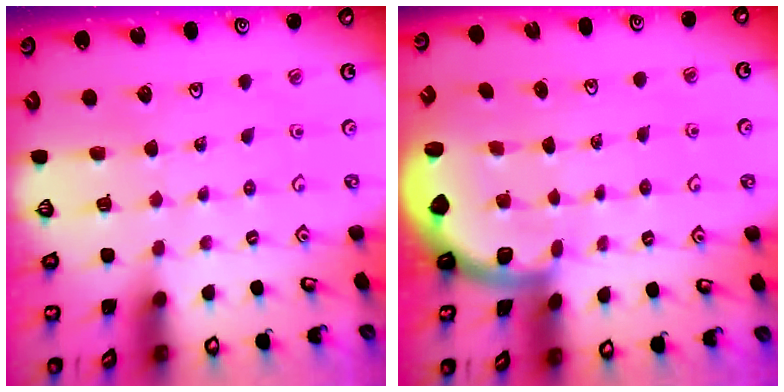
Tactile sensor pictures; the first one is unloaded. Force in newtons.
{"total": 2.0, "press": 1.9, "slide": 0.5}